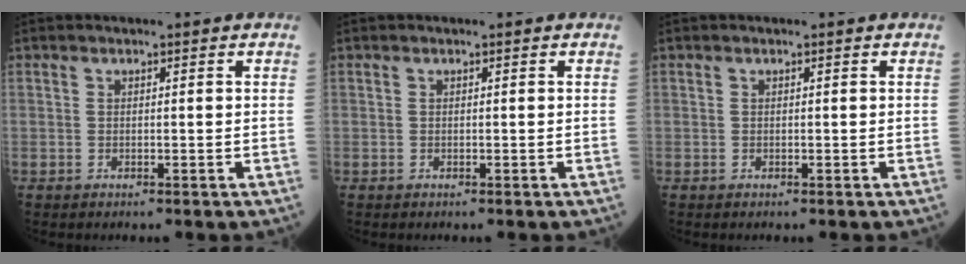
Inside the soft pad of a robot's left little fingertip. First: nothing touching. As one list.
[{"total": 0.0}, {"total": 0.0}]